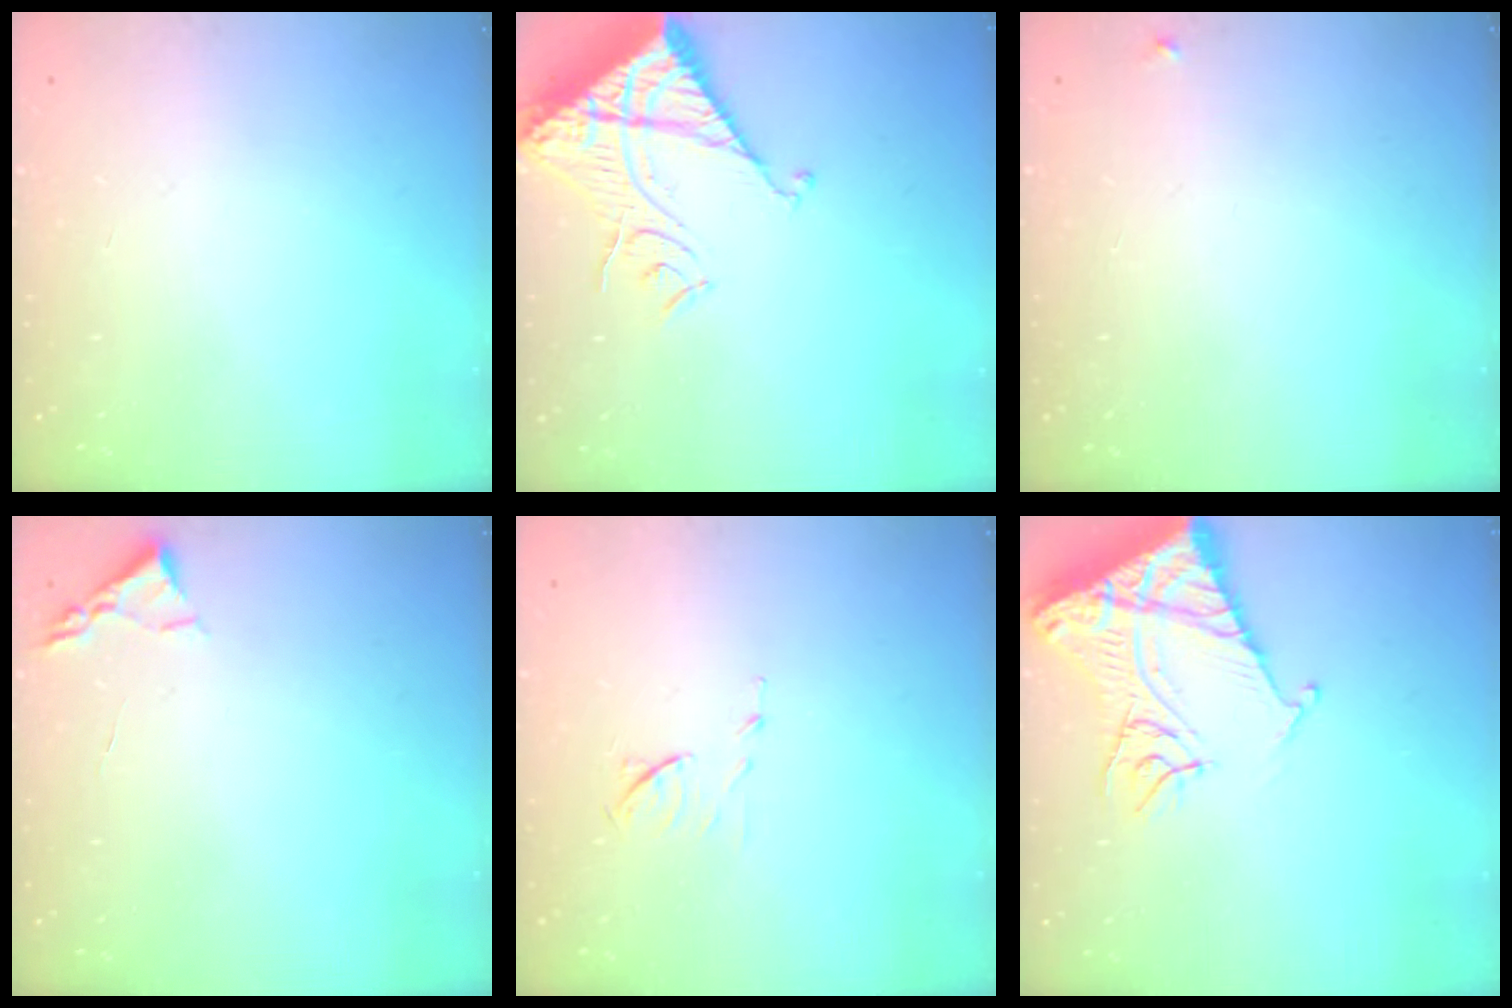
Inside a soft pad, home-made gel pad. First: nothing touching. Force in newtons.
{"total": 14.3, "press": 14.2, "slide": 1.6}
{"total": 3.3, "press": 3.3, "slide": 0.4}
{"total": 2.4, "press": 2.3, "slide": 0.3}
{"total": 6.2, "press": 6.2, "slide": 0.9}
{"total": 15.7, "press": 15.6, "slide": 1.7}